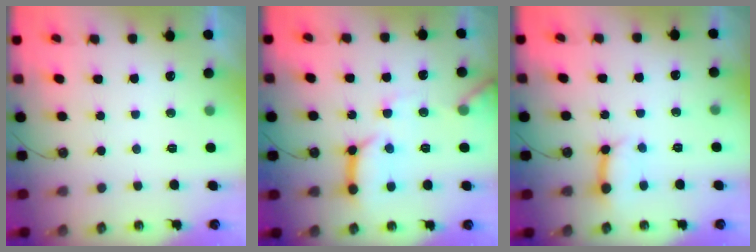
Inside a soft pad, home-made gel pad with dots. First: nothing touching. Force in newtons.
{"total": 13.5, "press": 13.4, "slide": 1.3}
{"total": 8.9, "press": 8.8, "slide": 1.1}